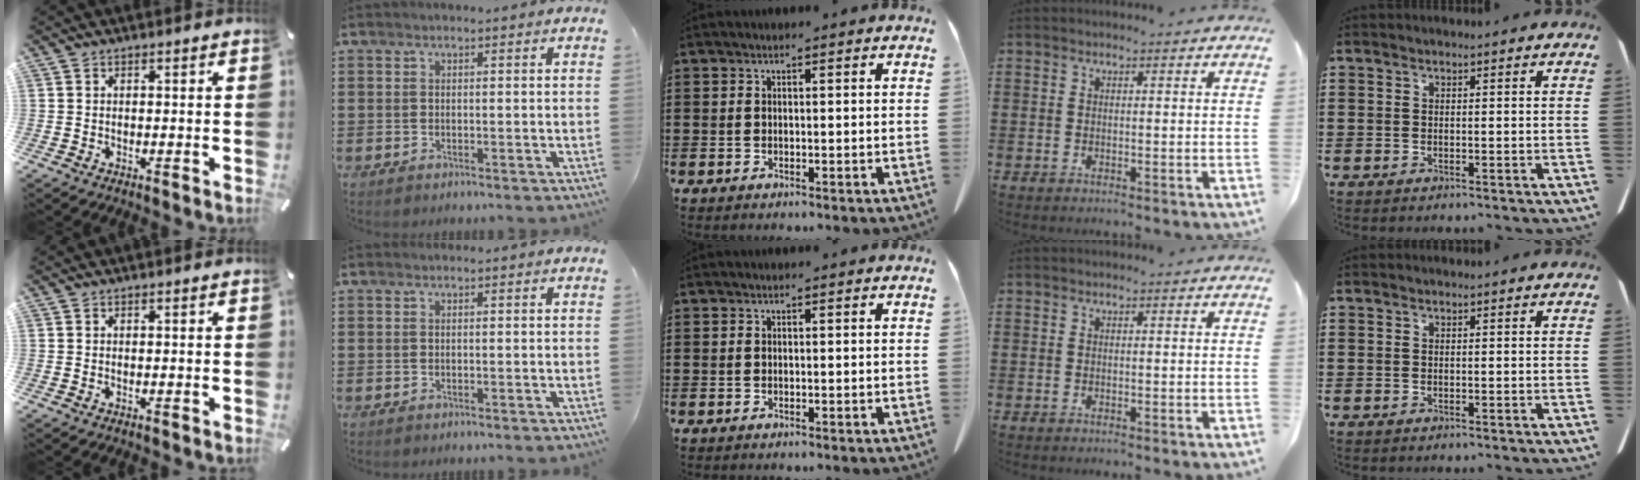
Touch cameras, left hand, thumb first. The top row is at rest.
{}